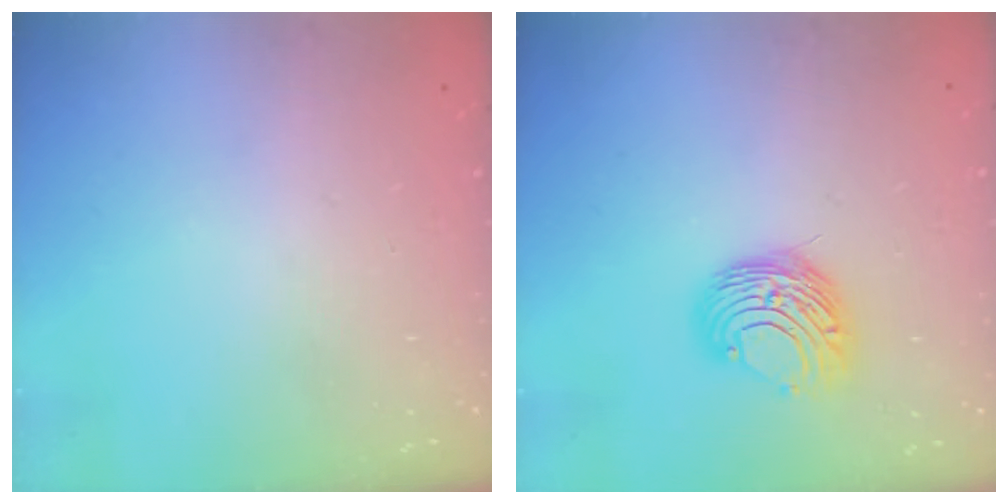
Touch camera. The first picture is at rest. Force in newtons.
{"total": 9.7, "press": 9.7, "slide": 1.0}